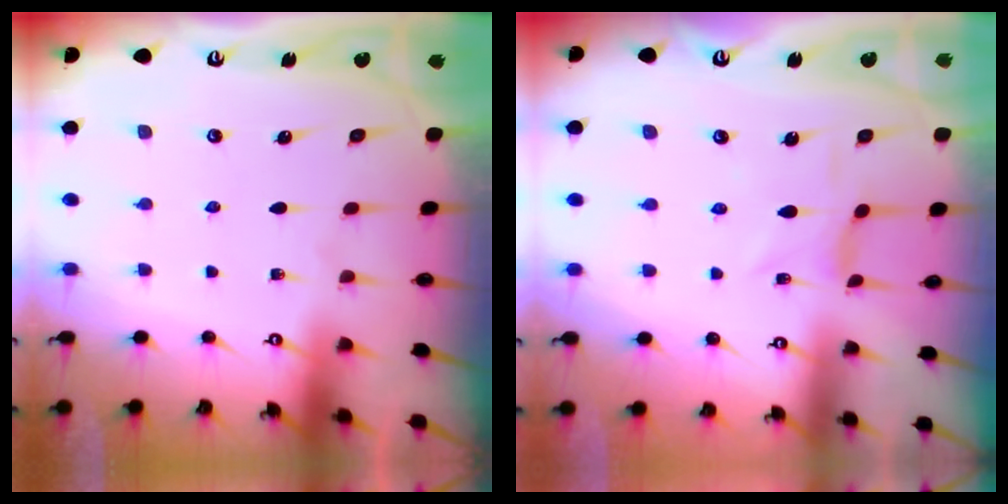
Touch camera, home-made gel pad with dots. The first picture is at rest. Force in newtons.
{"total": 1.6, "press": 1.5, "slide": 0.5}